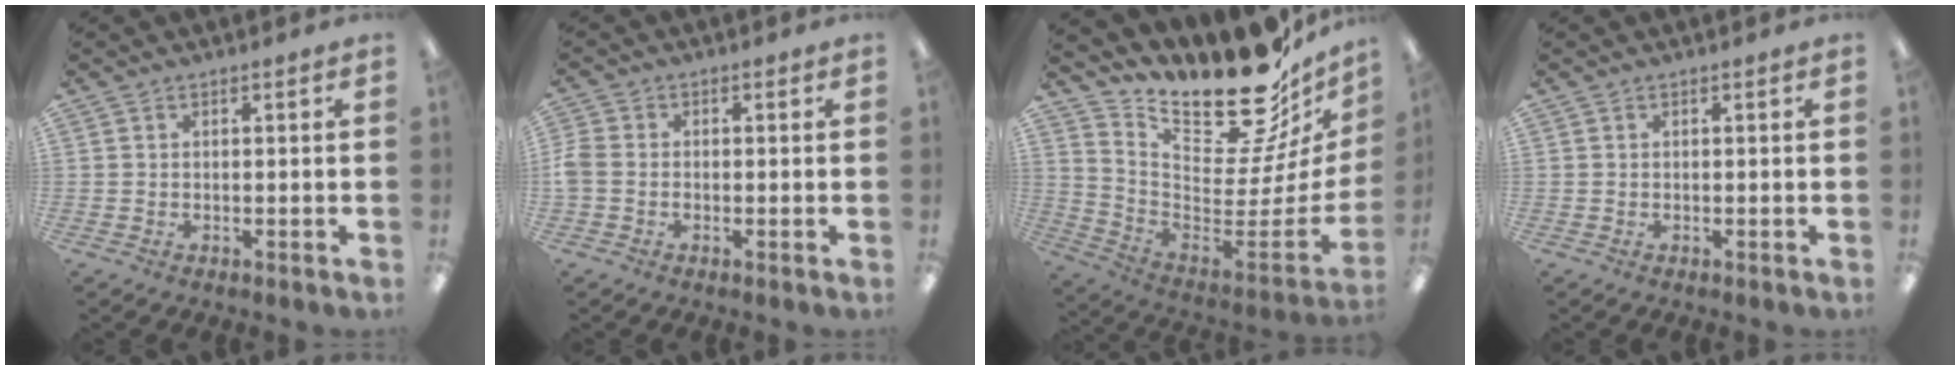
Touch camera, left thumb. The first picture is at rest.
{"total": 3.6, "force": [-0.8, 2.8, 2.1], "torque": [-0.036, 0.010, -0.014]}
{"total": 21.5, "force": [18.1, 5.8, 10.0], "torque": [-0.134, -0.160, 0.299]}
{"total": 0.0}